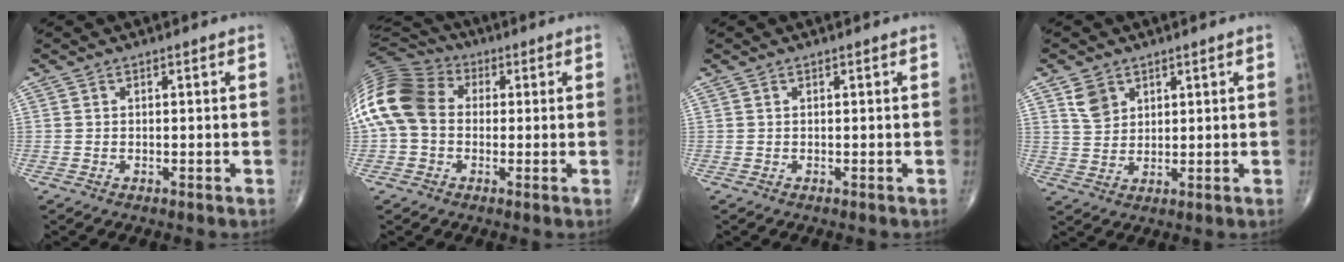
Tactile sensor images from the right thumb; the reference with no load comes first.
{"total": 16.5, "force": [1.0, 12.8, 10.4], "torque": [-0.229, 0.041, 0.010]}
{"total": 0.0}
{"total": 4.7, "force": [2.5, 3.5, 1.9], "torque": [-0.021, -0.015, 0.053]}